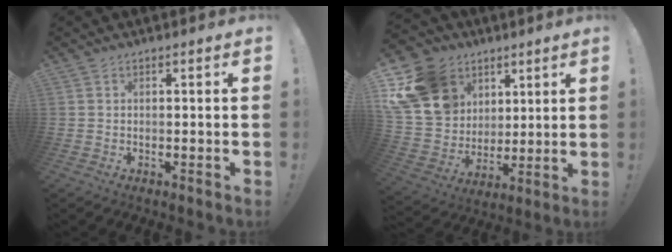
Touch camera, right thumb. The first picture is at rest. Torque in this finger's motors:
{"motor_torque": [1.34, 1.44, 0.53, 0.49, 0.10]}